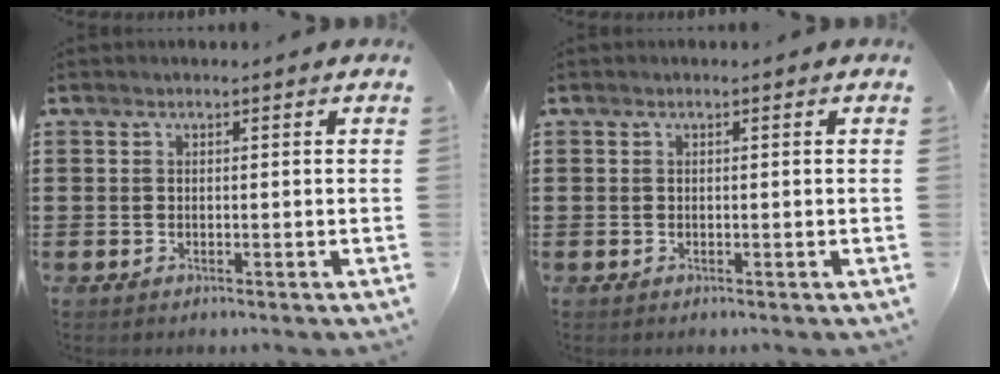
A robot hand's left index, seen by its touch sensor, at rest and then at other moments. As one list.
[{"total": 0.0}]